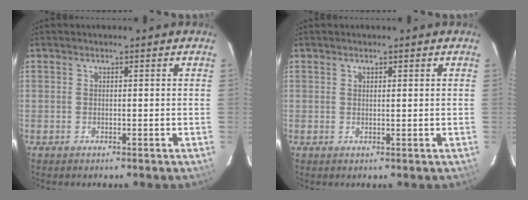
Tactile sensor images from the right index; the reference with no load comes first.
{"total": 0.8, "force": [0.5, 0.1, 0.5], "torque": [-0.010, 0.002, 0.009]}